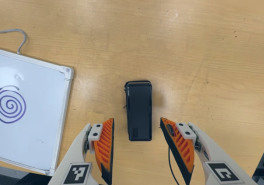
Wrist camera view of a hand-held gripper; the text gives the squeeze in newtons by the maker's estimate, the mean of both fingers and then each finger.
{"total": 0.0}